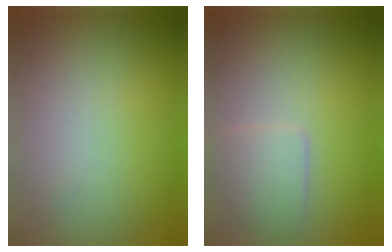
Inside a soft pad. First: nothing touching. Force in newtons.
{"total": 2.5, "press": 2.5, "slide": 0.1}